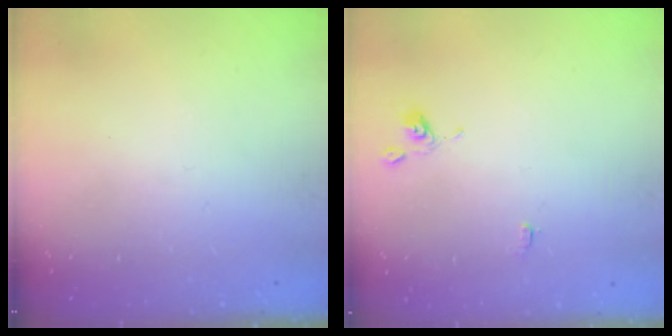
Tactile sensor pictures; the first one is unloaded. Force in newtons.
{"total": 0.0}